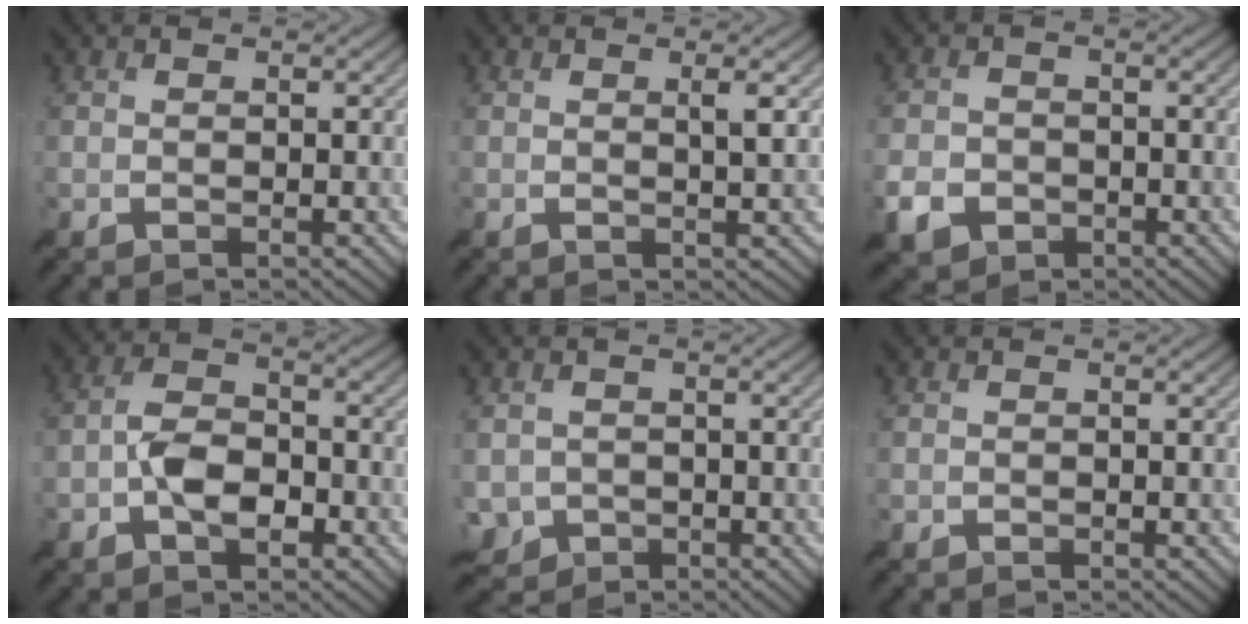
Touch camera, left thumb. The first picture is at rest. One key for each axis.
{"total": 2.3, "fx": 0.6, "fy": 0.0, "fz": 2.2, "tx": -0.041, "ty": 0.008, "tz": 0.005}
{"total": 4.3, "fx": -2.3, "fy": 3.0, "fz": 2.1, "tx": -0.054, "ty": -0.007, "tz": -0.049}
{"total": 6.0, "fx": -2.3, "fy": 2.7, "fz": 4.8, "tx": -0.091, "ty": 0.011, "tz": -0.052}
{"total": 3.4, "fx": -1.2, "fy": 3.1, "fz": 0.7, "tx": -0.026, "ty": -0.017, "tz": -0.029}
{"total": 0.5, "fx": -0.4, "fy": 0.4, "fz": -0.1, "tx": 0.007, "ty": -0.002, "tz": -0.005}